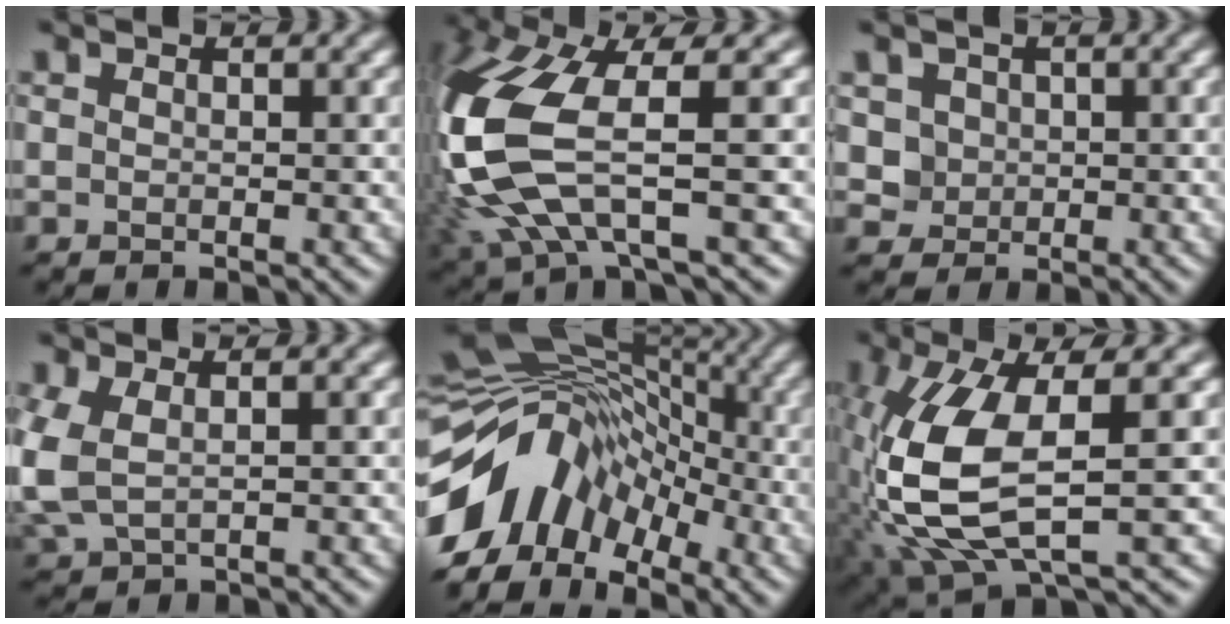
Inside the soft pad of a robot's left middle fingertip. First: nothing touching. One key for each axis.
{"total": 10.9, "fx": -0.9, "fy": 4.4, "fz": 10.0, "tx": -0.261, "ty": -0.013, "tz": -0.019}
{"total": 3.3, "fx": 0.9, "fy": 2.9, "fz": 1.3, "tx": -0.020, "ty": 0.009, "tz": 0.015}
{"total": 4.4, "fx": -0.2, "fy": 2.8, "fz": 3.4, "tx": -0.101, "ty": -0.010, "tz": 0.005}
{"total": 11.0, "fx": -4.0, "fy": 7.3, "fz": 7.2, "tx": -0.118, "ty": 0.024, "tz": -0.094}
{"total": 10.3, "fx": -0.5, "fy": 3.9, "fz": 9.6, "tx": -0.233, "ty": -0.013, "tz": -0.005}